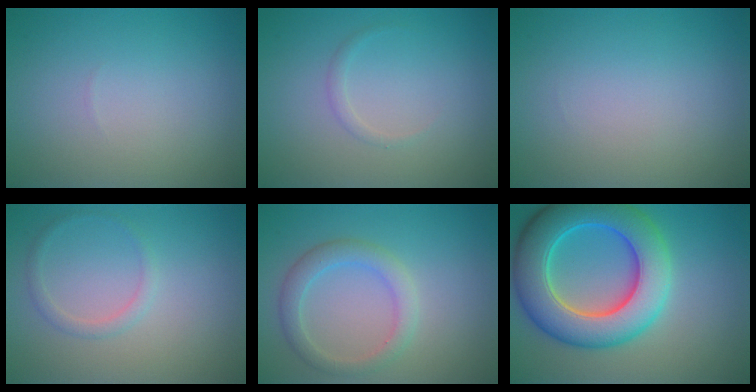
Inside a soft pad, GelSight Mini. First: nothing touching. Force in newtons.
{"total": 0.8, "press": 0.8, "slide": 0.0}
{"total": 0.0}
{"total": 1.1, "press": 1.1, "slide": 0.1}
{"total": 2.8, "press": 2.8, "slide": 0.2}
{"total": 10.1, "press": 10.1, "slide": 0.6}